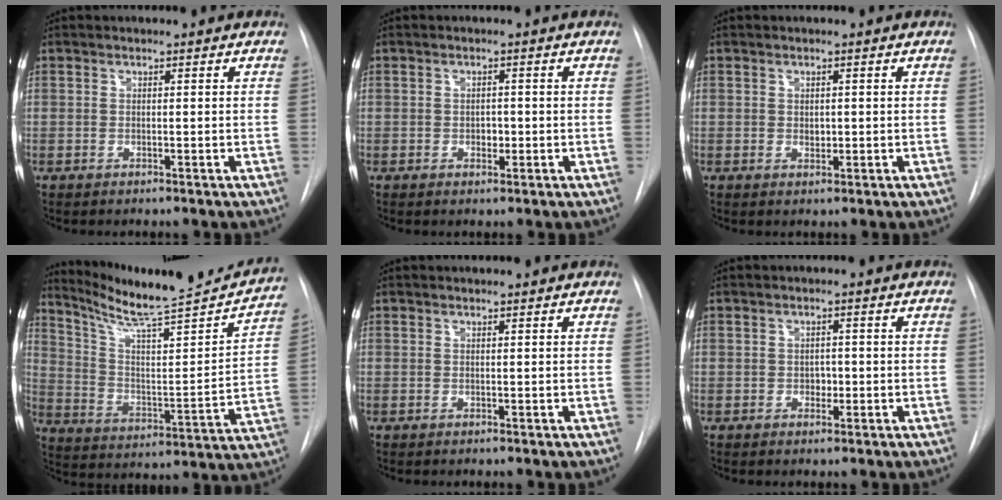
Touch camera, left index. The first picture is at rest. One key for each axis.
{"total": 1.3, "fx": -0.2, "fy": 1.0, "fz": 0.9, "tx": -0.014, "ty": 0.002, "tz": -0.001}
{"total": 1.0, "fx": 0.3, "fy": 0.7, "fz": 0.7, "tx": -0.008, "ty": -0.002, "tz": 0.007}
{"total": 23.2, "fx": 21.2, "fy": 0.6, "fz": 9.4, "tx": -0.145, "ty": -0.064, "tz": 0.308}
{"total": 1.3, "fx": 1.2, "fy": 0.0, "fz": 0.3, "tx": -0.007, "ty": 0.012, "tz": 0.021}
{"total": 1.3, "fx": -0.2, "fy": 1.0, "fz": 0.8, "tx": -0.011, "ty": 0.003, "tz": -0.001}